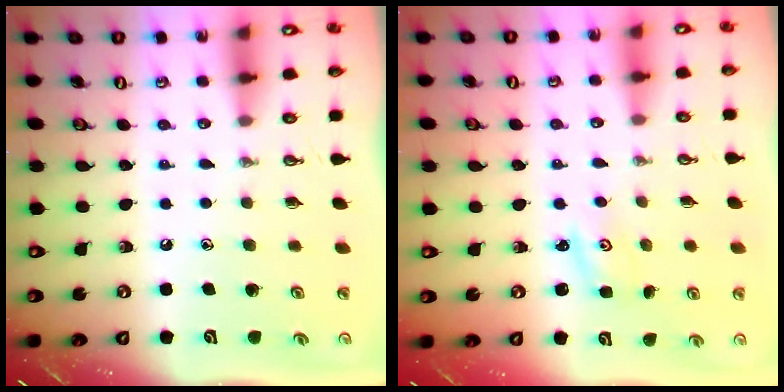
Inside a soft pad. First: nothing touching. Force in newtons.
{"total": 1.6, "press": 1.6, "slide": 0.3}